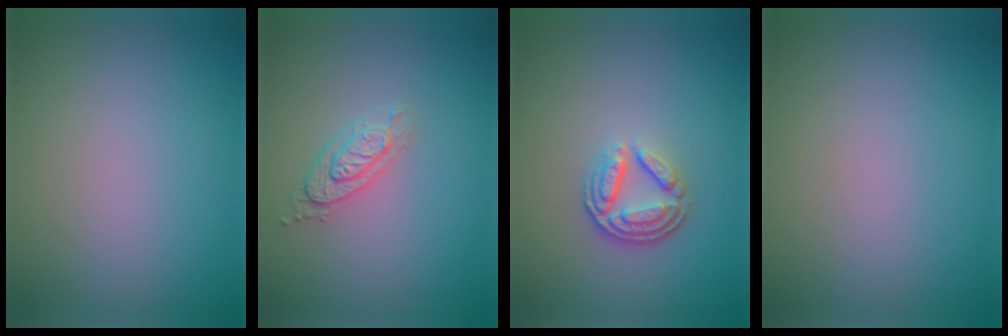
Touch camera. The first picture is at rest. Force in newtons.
{"total": 2.0, "press": 1.9, "slide": 0.4}
{"total": 3.7, "press": 2.8, "slide": 2.5}
{"total": 0.0}